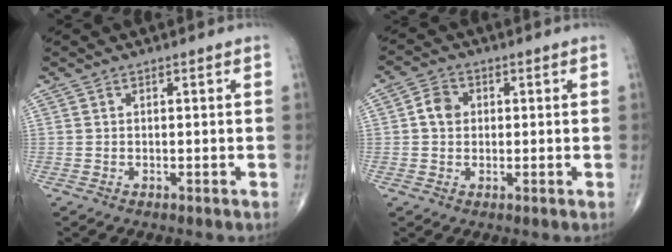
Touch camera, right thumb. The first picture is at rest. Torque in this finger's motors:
{"motor_torque": [-0.30, 0.29, 0.21, -0.16, 0.11]}